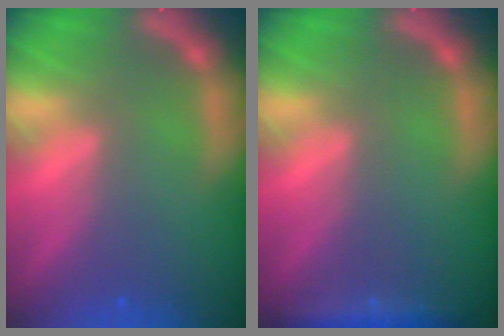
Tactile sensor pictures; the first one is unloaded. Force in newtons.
{"total": 2.4}